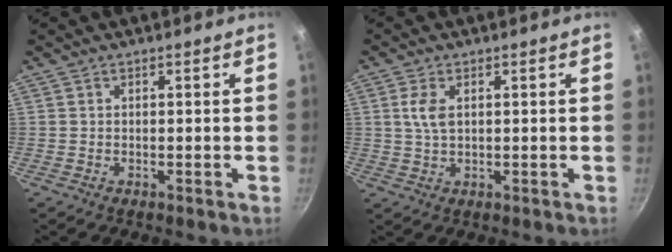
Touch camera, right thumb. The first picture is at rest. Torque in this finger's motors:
{"motor_torque": [1.09, 0.57, 0.48, -0.47, 0.10]}